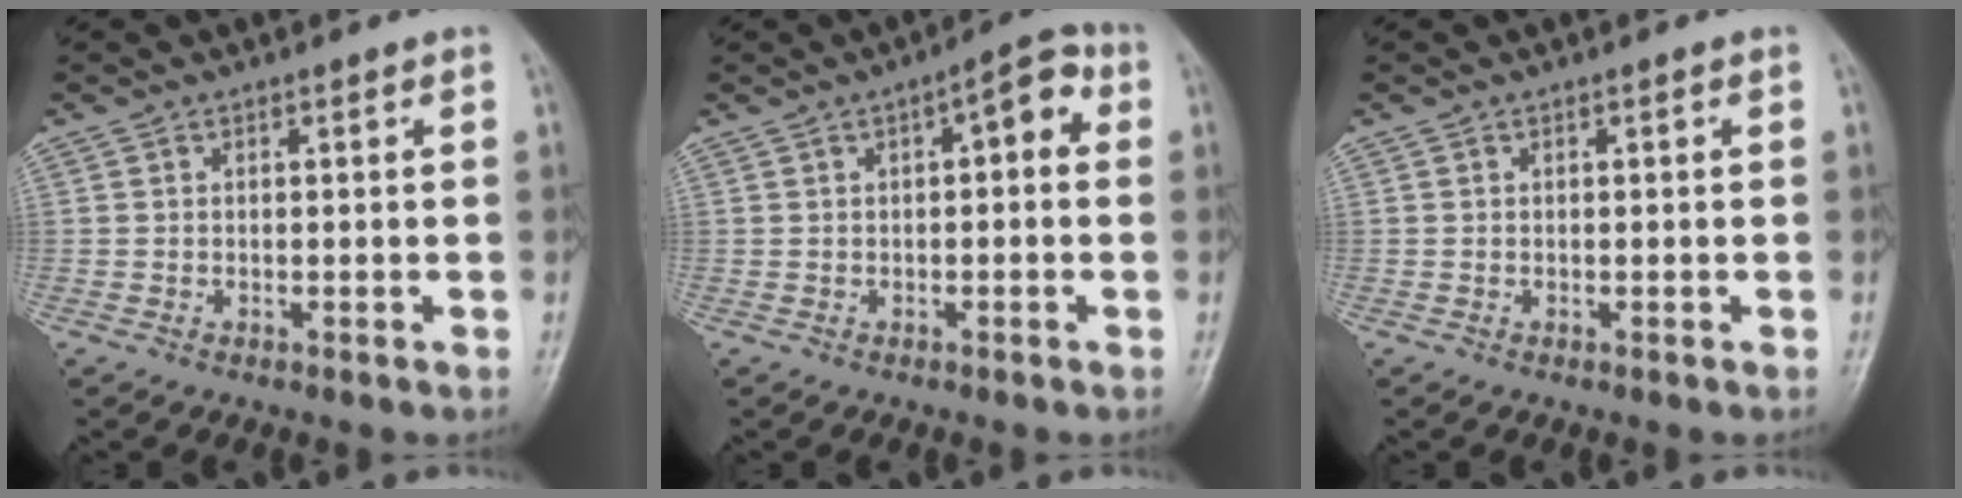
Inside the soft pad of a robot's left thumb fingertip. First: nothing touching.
{"total": 6.1, "force": [1.3, 2.7, 5.3], "torque": [-0.055, 0.021, 0.006]}
{"total": 0.0}